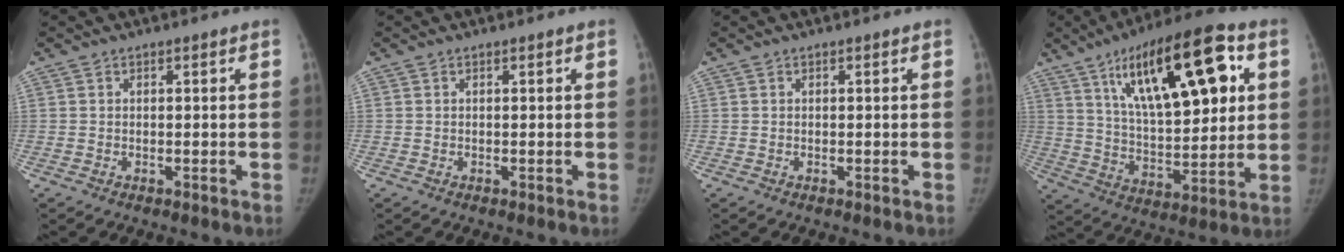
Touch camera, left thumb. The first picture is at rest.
{"total": 0.0}
{"total": 0.0}
{"total": 24.2, "force": [9.2, 9.0, 20.5], "torque": [-0.299, -0.015, 0.152]}